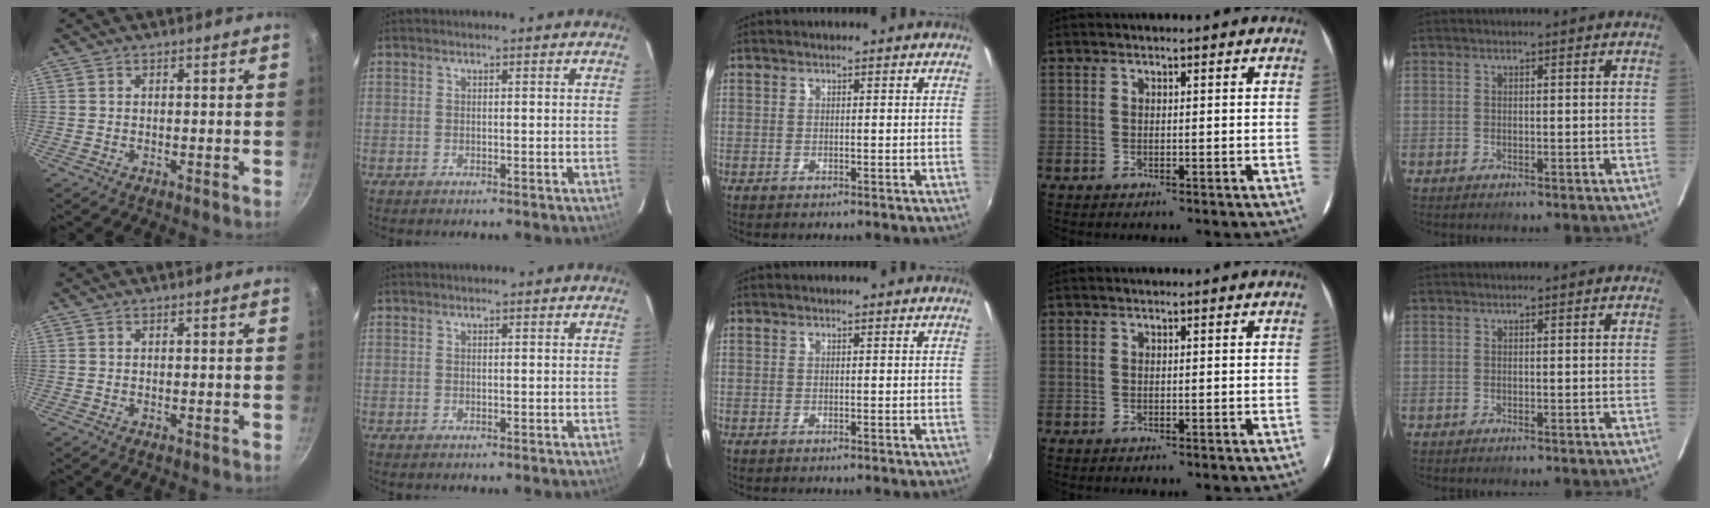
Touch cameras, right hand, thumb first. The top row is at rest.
{}